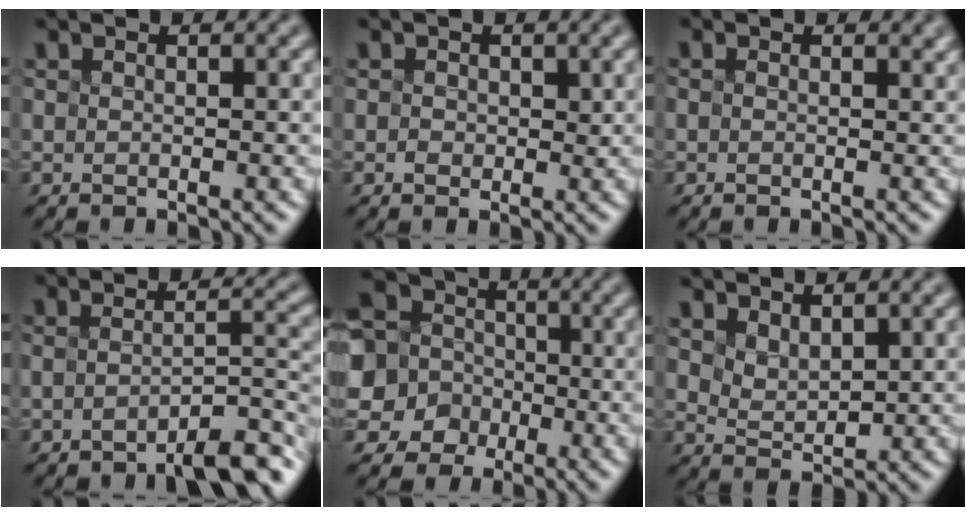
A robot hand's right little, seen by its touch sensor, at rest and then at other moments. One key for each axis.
{"total": 1.5, "fx": -0.8, "fy": -0.6, "fz": -1.1, "tx": 0.001, "ty": -0.010, "tz": 0.017}
{"total": 0.7, "fx": -0.4, "fy": -0.4, "fz": -0.4, "tx": 0.005, "ty": -0.009, "tz": -0.008}
{"total": 4.5, "fx": -4.1, "fy": -0.4, "fz": 1.7, "tx": -0.032, "ty": -0.005, "tz": -0.040}
{"total": 8.9, "fx": -2.8, "fy": 8.4, "fz": 1.1, "tx": -0.087, "ty": 0.002, "tz": -0.054}
{"total": 0.9, "fx": 0.8, "fy": -0.3, "fz": -0.5, "tx": -0.015, "ty": -0.015, "tz": 0.053}